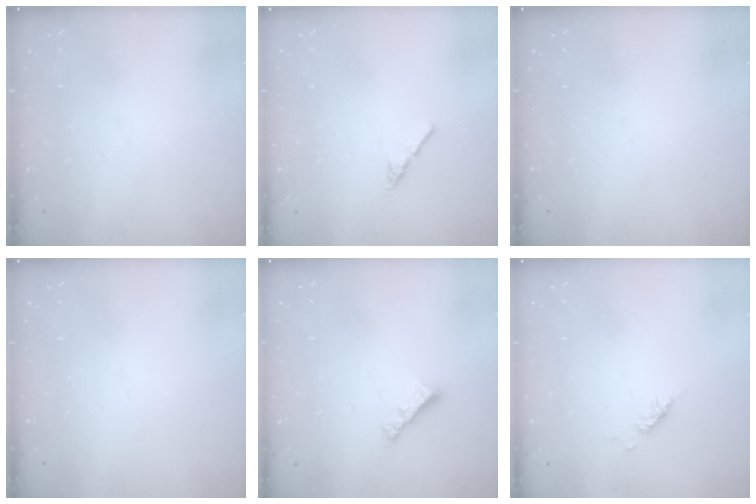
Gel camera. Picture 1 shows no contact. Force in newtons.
{"total": 0.8, "press": 0.7, "slide": 0.5}
{"total": 0.0}
{"total": 0.0}
{"total": 3.4, "press": 3.4, "slide": 0.2}
{"total": 2.9, "press": 2.9, "slide": 0.6}